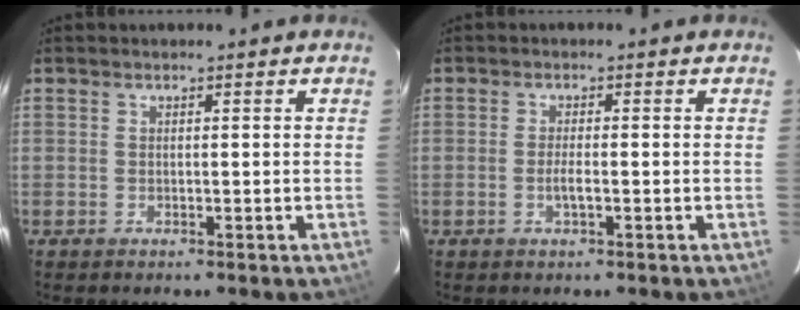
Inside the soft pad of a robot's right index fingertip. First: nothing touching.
{"total": 2.0, "force": [-0.7, 0.2, 1.8], "torque": [-0.036, -0.003, -0.014]}